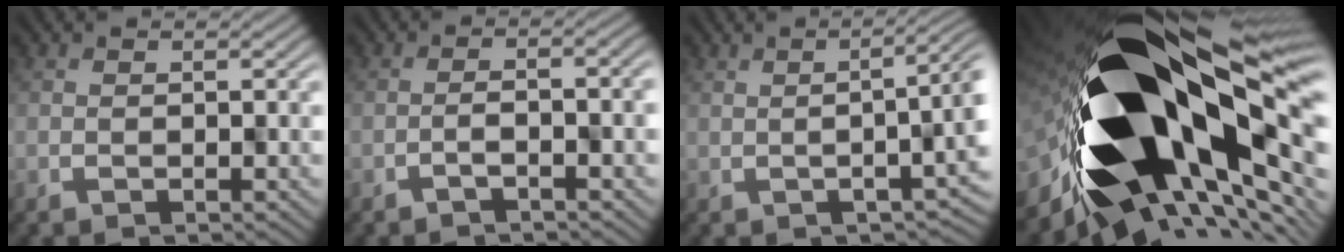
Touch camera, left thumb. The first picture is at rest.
{"total": 2.6, "force": [-1.4, 0.5, 2.1], "torque": [-0.023, 0.009, -0.028]}
{"total": 3.8, "force": [0.6, 0.5, 3.8], "torque": [-0.048, 0.006, 0.010]}
{"total": 21.3, "force": [-0.1, 10.3, 18.7], "torque": [-0.356, -0.068, 0.001]}